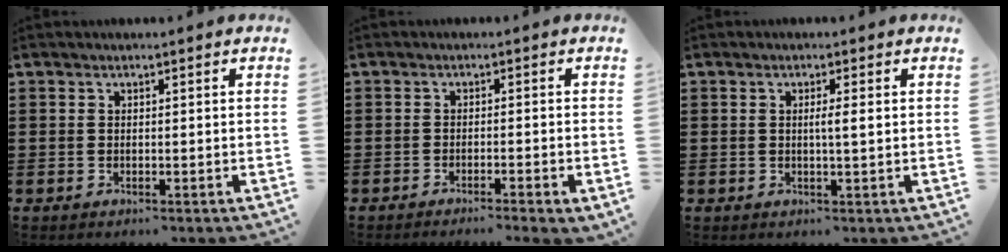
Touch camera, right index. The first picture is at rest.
{"total": 1.3, "force": [-1.1, -0.3, 0.6], "torque": [-0.012, 0.000, -0.021]}
{"total": 2.0, "force": [0.2, 0.0, 2.0], "torque": [-0.037, -0.003, 0.000]}